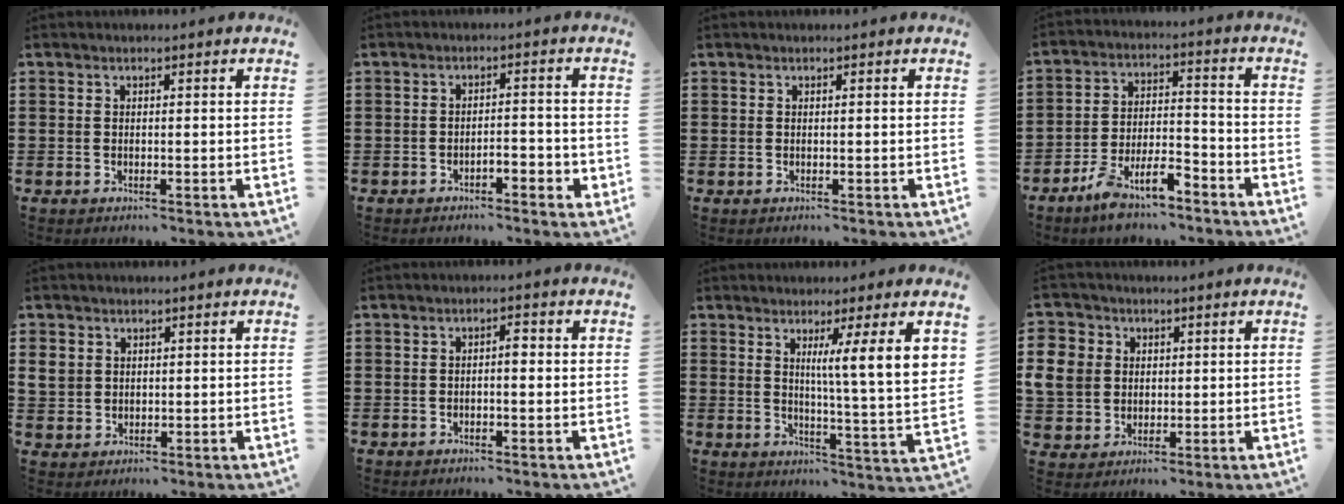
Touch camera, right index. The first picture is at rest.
{"total": 2.1, "force": [-1.6, 0.6, 1.1], "torque": [-0.022, 0.006, -0.034]}
{"total": 0.0}
{"total": 7.3, "force": [-5.6, 2.3, 4.0], "torque": [-0.084, 0.008, -0.108]}
{"total": 2.5, "force": [0.9, 2.2, 0.8], "torque": [-0.025, 0.007, 0.018]}
{"total": 1.6, "force": [-0.3, 0.2, 1.5], "torque": [-0.029, 0.002, -0.007]}
{"total": 7.1, "force": [3.8, -1.1, 5.8], "torque": [-0.098, -0.034, 0.055]}
{"total": 6.7, "force": [1.2, 6.2, 2.3], "torque": [-0.096, 0.009, 0.017]}